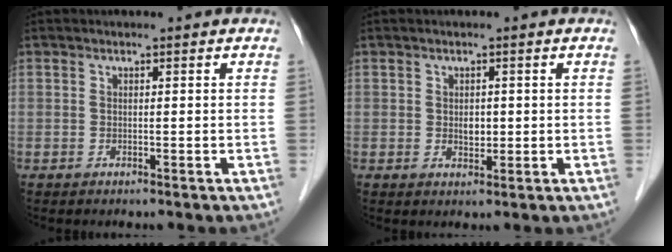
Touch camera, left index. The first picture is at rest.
{"total": 1.8, "force": [0.1, 1.2, 1.3], "torque": [-0.023, -0.002, 0.005]}